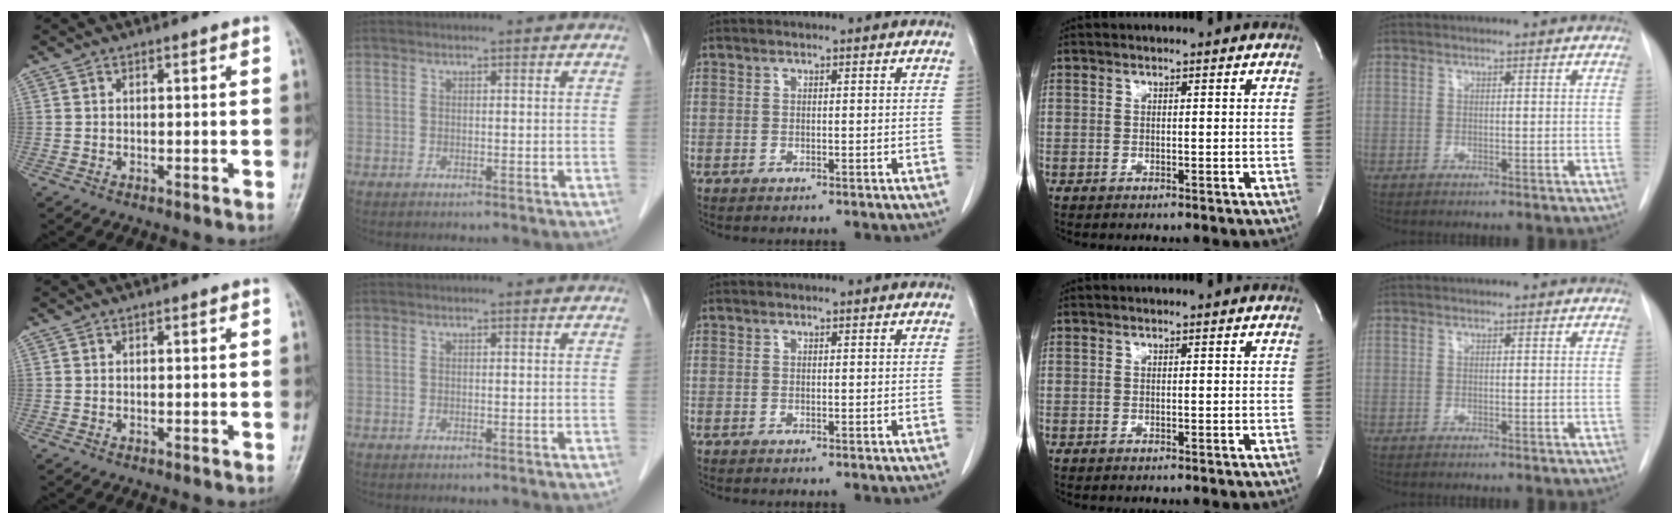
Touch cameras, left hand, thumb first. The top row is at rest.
{}